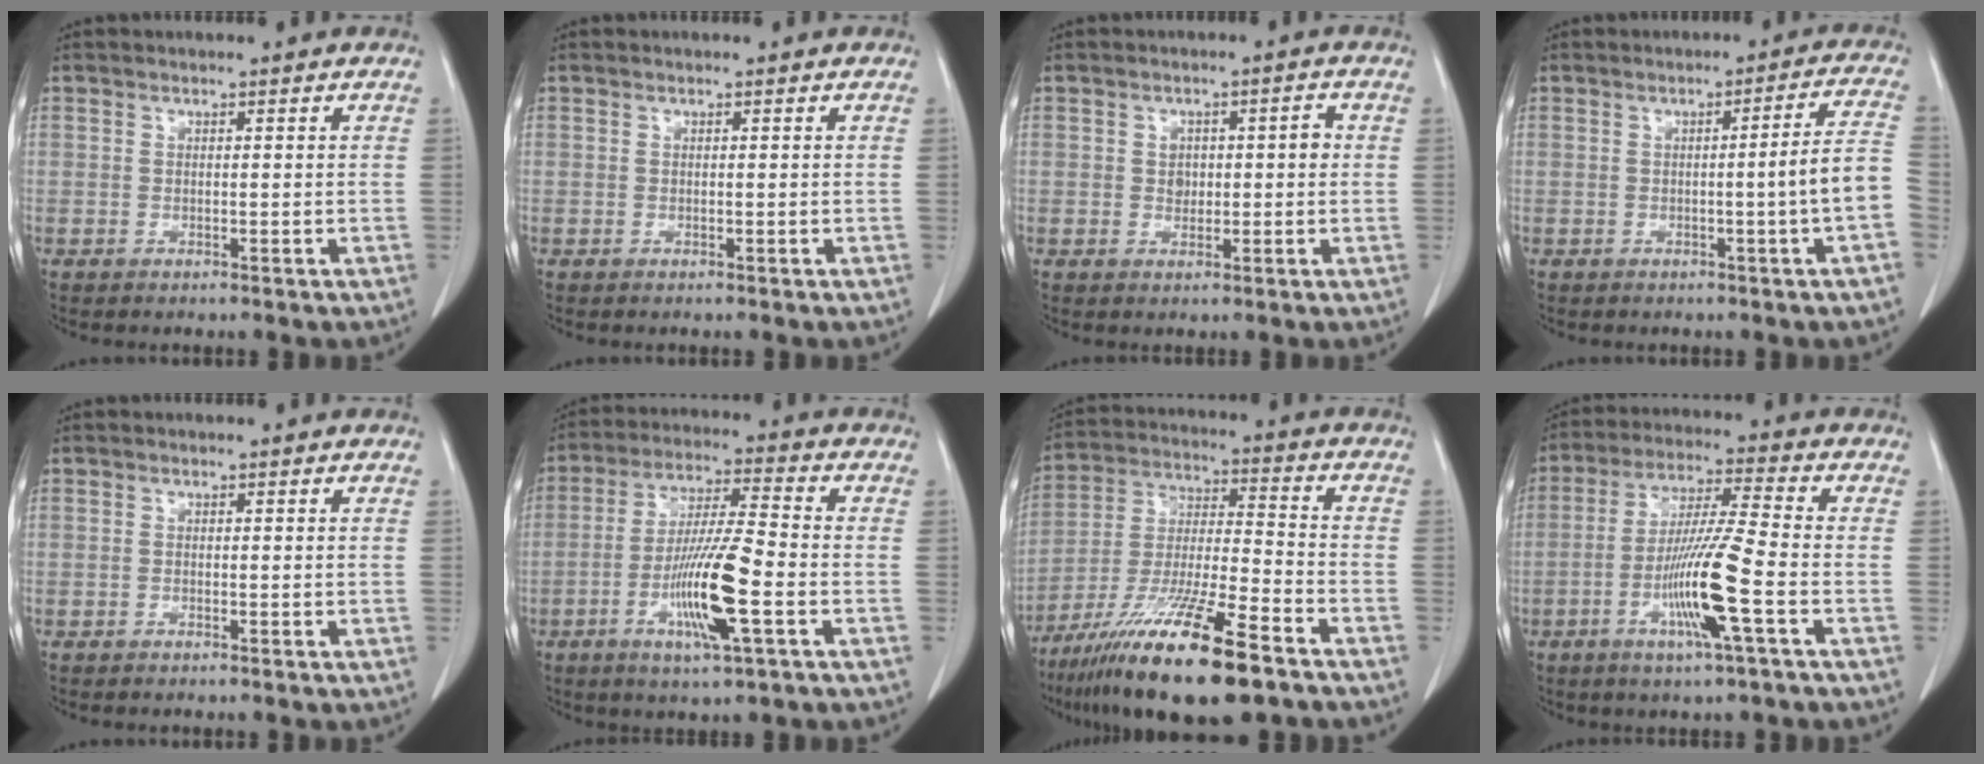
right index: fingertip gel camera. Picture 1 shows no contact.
{"total": 0.0}
{"total": 3.3, "force": [0.2, 2.2, 2.5], "torque": [-0.034, 0.016, 0.012]}
{"total": 6.8, "force": [-1.5, -1.2, 6.5], "torque": [-0.082, 0.008, -0.024]}
{"total": 0.0}
{"total": 12.1, "force": [-3.8, 0.7, 11.5], "torque": [-0.219, -0.010, -0.070]}
{"total": 18.9, "force": [-12.2, 1.9, 14.3], "torque": [-0.275, -0.042, -0.221]}
{"total": 11.5, "force": [-3.8, -0.6, 10.8], "torque": [-0.211, -0.009, -0.073]}